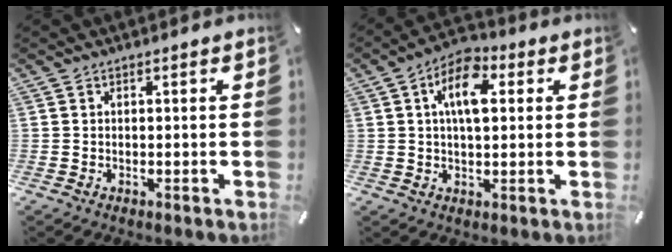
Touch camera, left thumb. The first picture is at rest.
{"total": 9.7, "force": [2.7, 5.4, 7.6], "torque": [-0.126, 0.001, 0.044]}